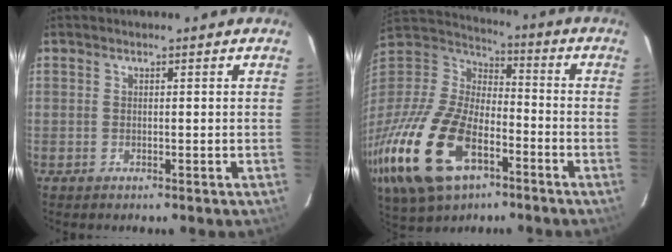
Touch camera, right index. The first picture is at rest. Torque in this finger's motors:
{"motor_torque": [1.58, -0.56, 1.05, 0.18]}